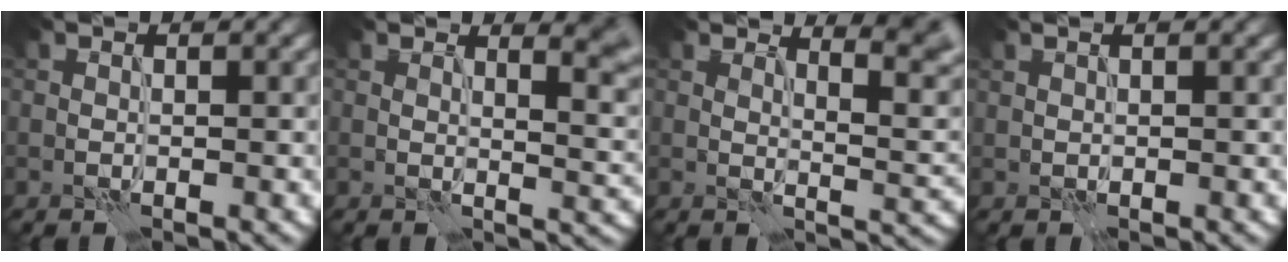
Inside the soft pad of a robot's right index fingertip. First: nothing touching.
{"total": 6.2, "force": [3.6, 2.2, 4.6], "torque": [-0.031, 0.012, 0.050]}
{"total": 6.3, "force": [4.4, 1.7, 4.3], "torque": [-0.041, 0.009, 0.067]}
{"total": 1.2, "force": [0.8, 0.5, 0.7], "torque": [-0.002, -0.002, 0.001]}